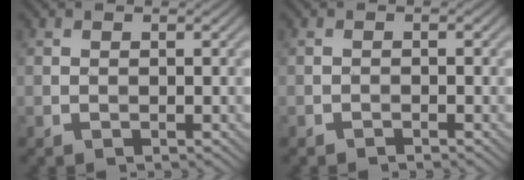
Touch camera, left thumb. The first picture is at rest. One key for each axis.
{"total": 0.6, "fx": -0.5, "fy": 0.1, "fz": 0.3, "tx": -0.003, "ty": 0.001, "tz": -0.011}